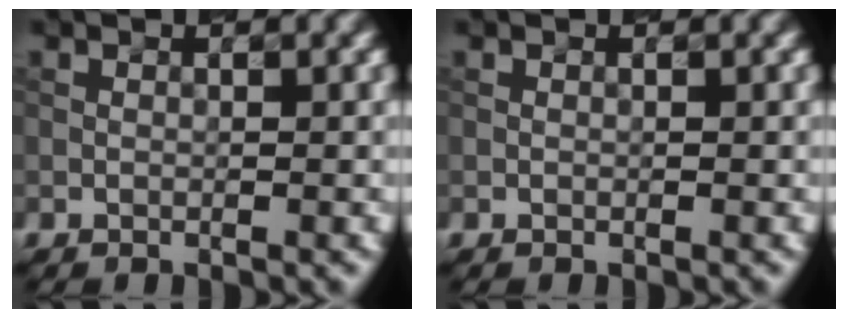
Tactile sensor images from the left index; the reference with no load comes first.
{"total": 0.0}